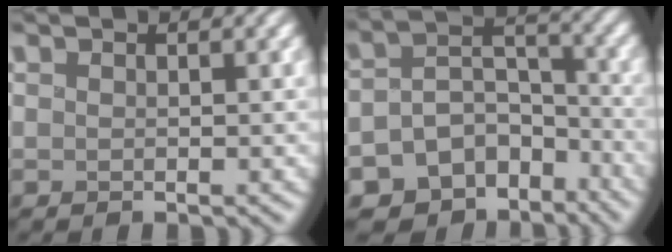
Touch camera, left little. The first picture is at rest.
{"total": 8.9, "force": [-6.6, 5.3, 2.6], "torque": [-0.031, -0.004, -0.106]}